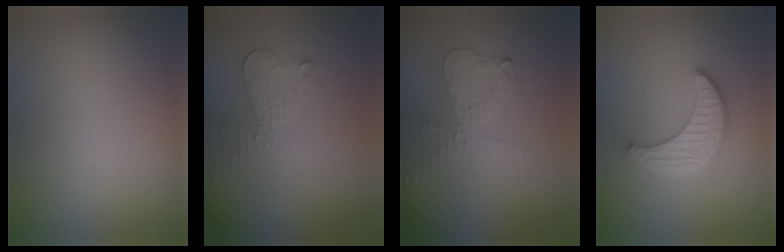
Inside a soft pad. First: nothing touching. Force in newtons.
{"total": 2.4, "press": 2.3, "slide": 0.5}
{"total": 3.5, "press": 3.0, "slide": 1.9}
{"total": 3.6, "press": 3.5, "slide": 0.7}